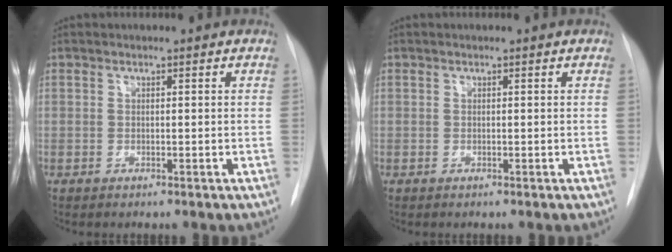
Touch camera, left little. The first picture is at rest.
{"total": 0.0}